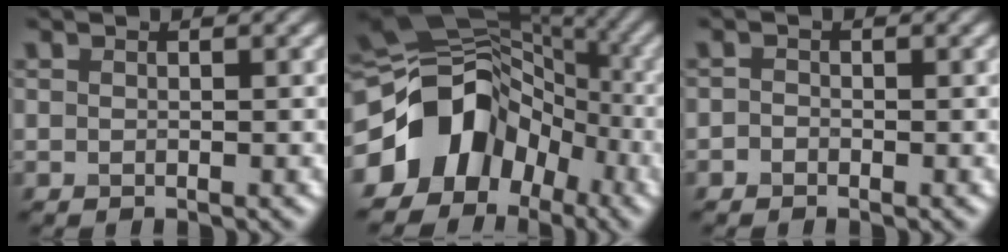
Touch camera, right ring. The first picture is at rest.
{"total": 12.3, "force": [-4.2, 9.3, 6.8], "torque": [-0.113, 0.003, -0.083]}
{"total": 0.7, "force": [-0.5, 0.5, 0.2], "torque": [-0.002, -0.002, -0.012]}